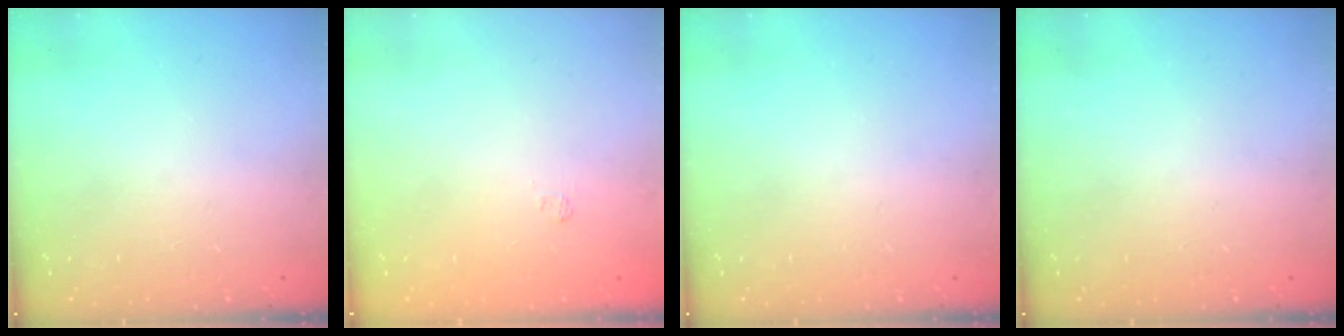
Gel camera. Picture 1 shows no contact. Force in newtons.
{"total": 1.7, "press": 1.2, "slide": 1.1}
{"total": 0.0}
{"total": 0.0}